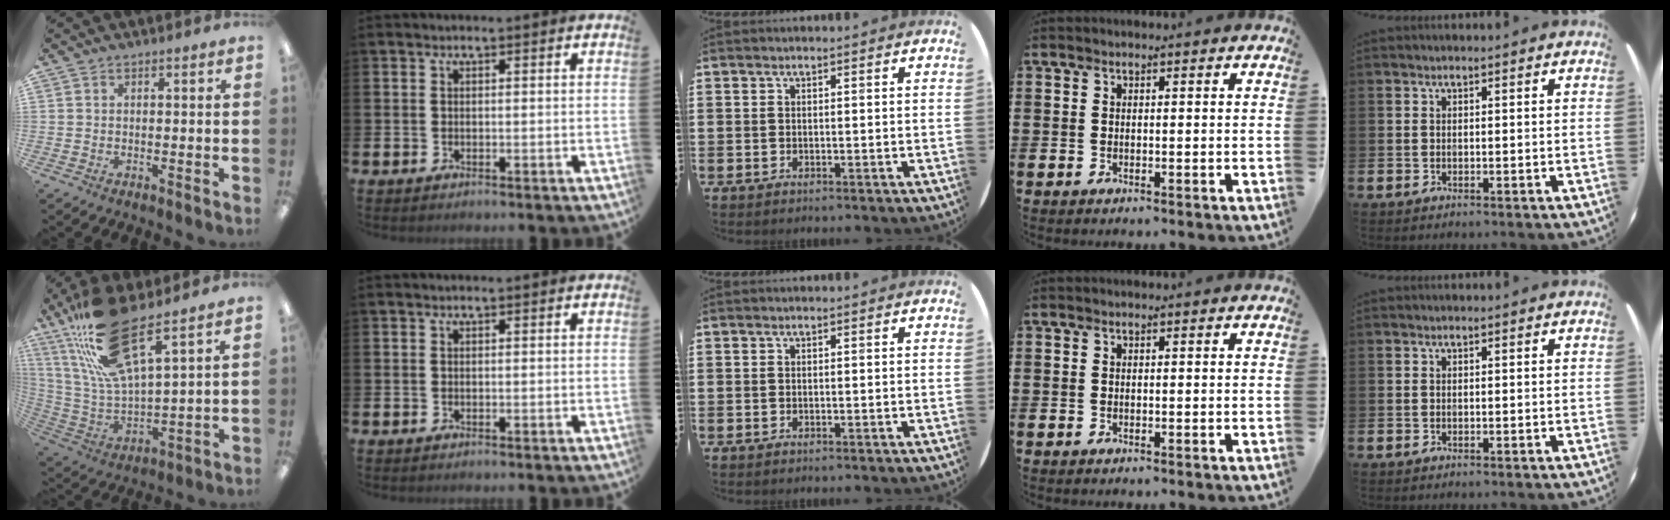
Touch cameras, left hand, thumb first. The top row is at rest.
{"thumb": {"total": 20.4, "force": [14.4, 5.4, 13.5], "torque": [-0.266, -0.077, 0.248]}}